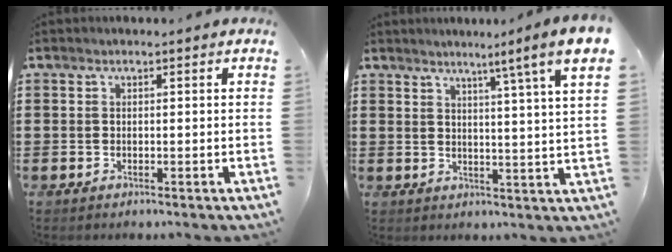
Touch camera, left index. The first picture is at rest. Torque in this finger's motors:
{"motor_torque": [2.14, 0.00, 0.36, 0.17]}